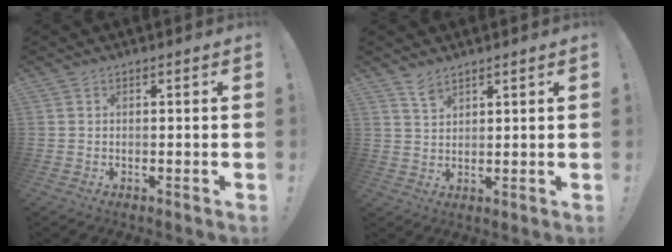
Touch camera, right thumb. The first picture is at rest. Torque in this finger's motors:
{"motor_torque": [0.24, 0.39, 0.02, -0.18, 0.00]}